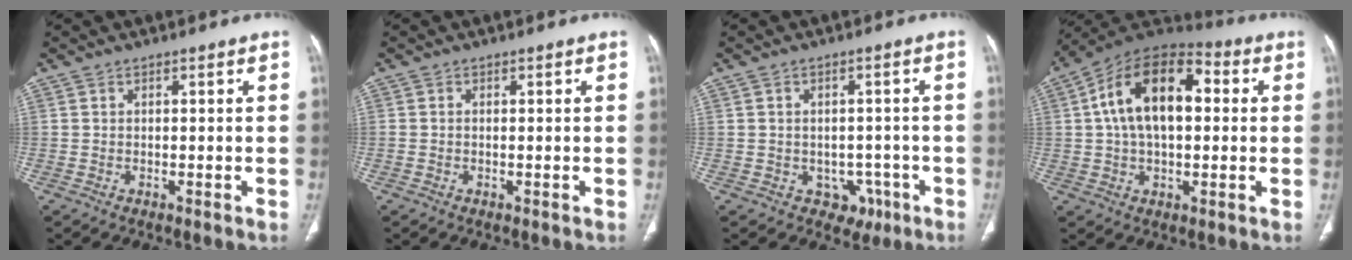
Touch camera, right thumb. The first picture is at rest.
{"total": 0.0}
{"total": 4.9, "force": [-1.9, 4.1, 1.8], "torque": [0.006, 0.014, -0.016]}
{"total": 17.6, "force": [2.9, 9.9, 14.2], "torque": [-0.230, 0.034, 0.040]}